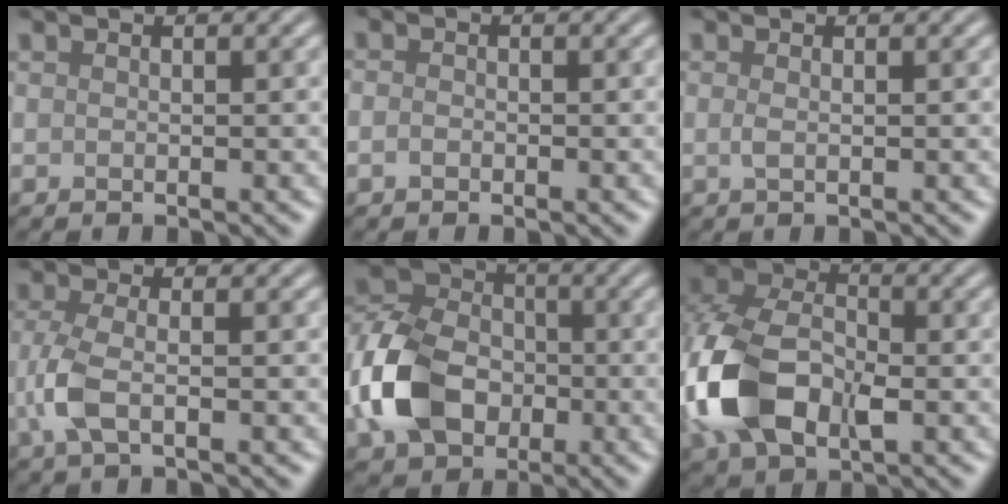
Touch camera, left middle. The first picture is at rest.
{"total": 0.9, "force": [-0.4, 0.7, 0.4], "torque": [-0.008, 0.001, -0.013]}
{"total": 0.7, "force": [-0.1, 0.3, 0.6], "torque": [-0.019, -0.001, -0.002]}
{"total": 3.3, "force": [-0.8, 1.4, 2.9], "torque": [-0.077, 0.000, -0.022]}
{"total": 9.1, "force": [-2.8, 6.7, 5.4], "torque": [-0.123, 0.007, -0.073]}
{"total": 10.6, "force": [-2.5, 7.0, 7.5], "torque": [-0.180, 0.001, -0.063]}